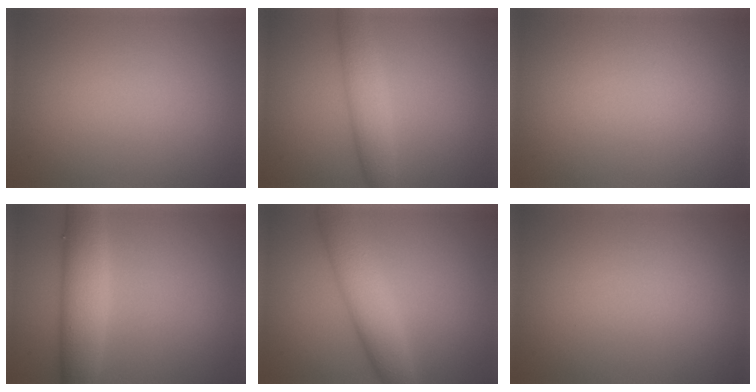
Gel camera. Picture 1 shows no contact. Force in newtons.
{"total": 3.8, "press": 3.8, "slide": 0.1}
{"total": 0.0}
{"total": 5.5, "press": 5.5, "slide": 0.4}
{"total": 5.3, "press": 5.3, "slide": 0.2}
{"total": 0.0}